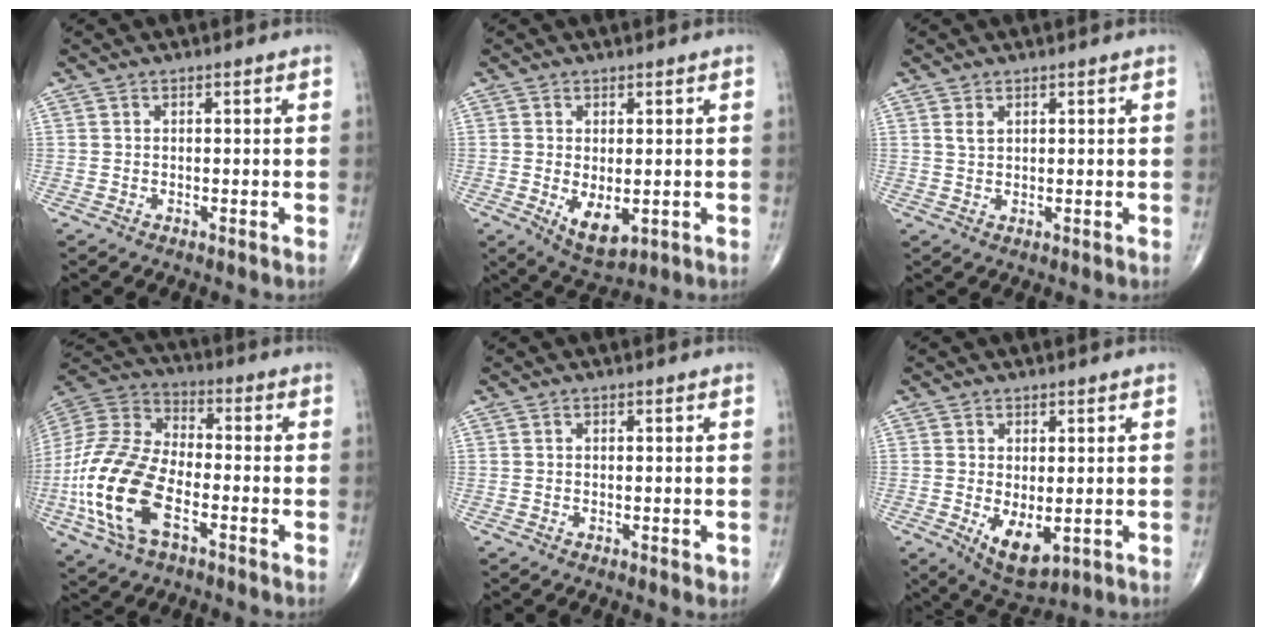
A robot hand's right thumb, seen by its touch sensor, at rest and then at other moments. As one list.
[{"total": 6.3, "force": [-1.1, 3.2, 5.2], "torque": [-0.078, -0.016, -0.003]}, {"total": 1.7, "force": [0.9, 0.9, 1.1], "torque": [-0.020, -0.001, 0.023]}, {"total": 19.6, "force": [-6.4, 10.1, 15.4], "torque": [-0.333, 0.019, -0.124]}, {"total": 0.6, "force": [-0.2, 0.4, 0.4], "torque": [-0.002, 0.000, -0.005]}, {"total": 7.0, "force": [-1.3, 3.5, 5.9], "torque": [-0.087, -0.018, -0.005]}]